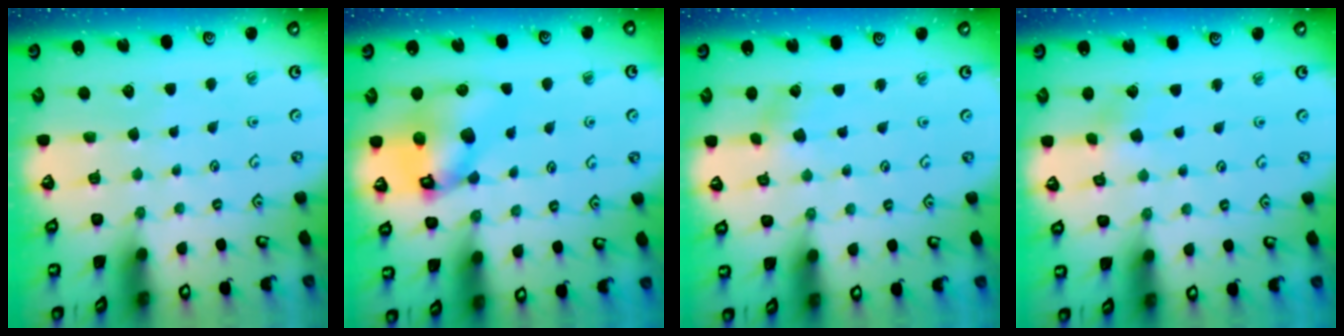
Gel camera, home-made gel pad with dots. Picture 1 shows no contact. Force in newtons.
{"total": 12.0, "press": 11.9, "slide": 1.6}
{"total": 1.1, "press": 1.1, "slide": 0.1}
{"total": 2.2, "press": 2.2, "slide": 0.1}